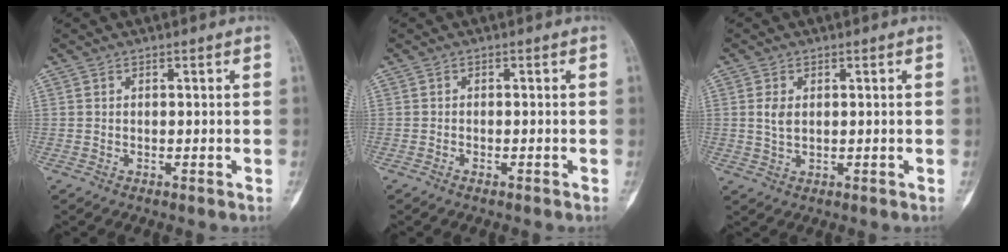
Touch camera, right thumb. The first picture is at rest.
{"total": 0.9, "force": [-0.6, 0.3, 0.5], "torque": [-0.012, 0.003, -0.009]}
{"total": 3.1, "force": [0.6, 1.9, 2.3], "torque": [-0.046, -0.004, 0.014]}